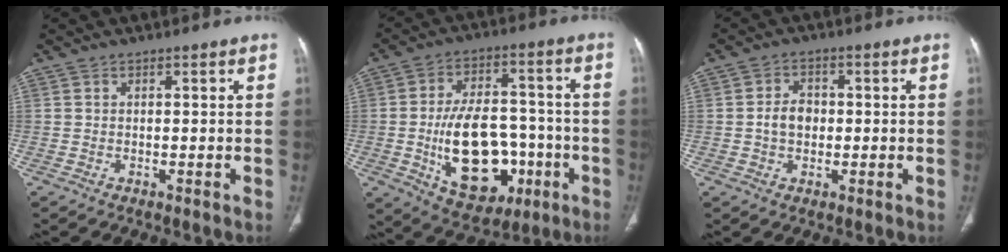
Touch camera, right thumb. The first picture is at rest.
{"total": 19.6, "force": [-4.8, 12.1, 14.7], "torque": [-0.202, 0.029, -0.056]}
{"total": 4.6, "force": [-0.2, 3.5, 3.0], "torque": [-0.043, 0.011, -0.008]}